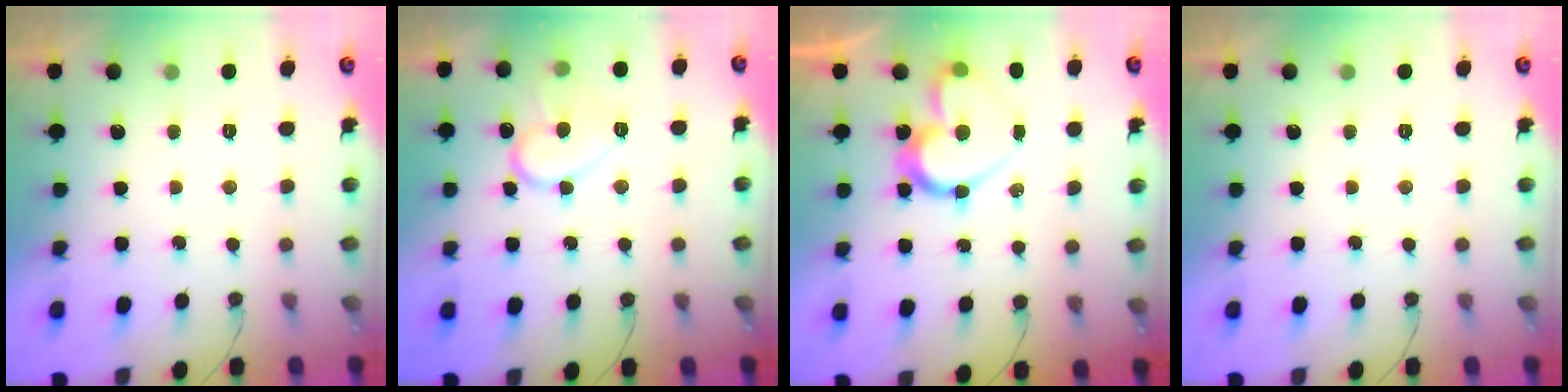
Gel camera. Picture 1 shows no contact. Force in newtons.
{"total": 11.7, "press": 11.6, "slide": 0.9}
{"total": 14.7, "press": 14.6, "slide": 1.1}
{"total": 0.0}